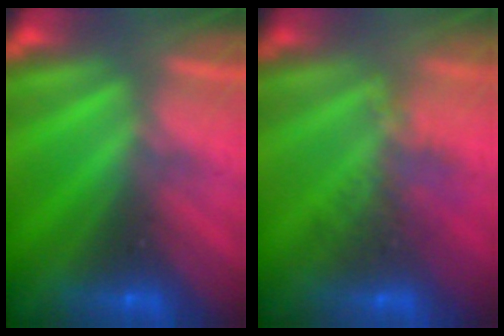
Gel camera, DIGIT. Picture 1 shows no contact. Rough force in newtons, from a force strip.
{"total": 2.4}